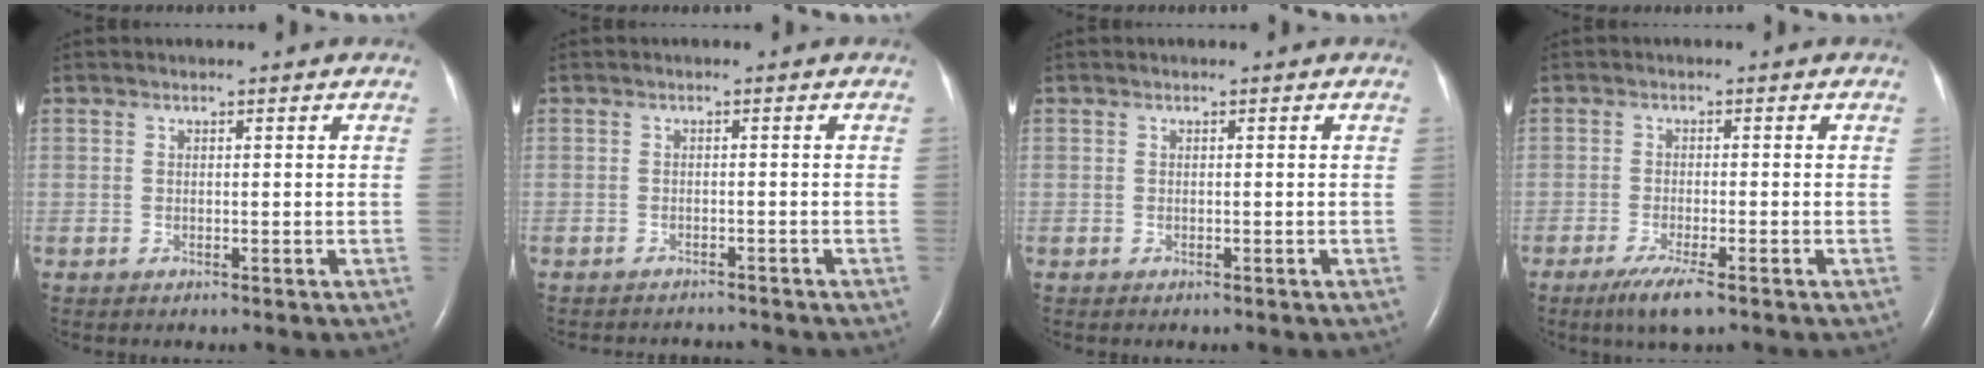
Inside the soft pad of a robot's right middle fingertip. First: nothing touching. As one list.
[{"total": 4.3, "force": [-4.2, 0.6, 0.4], "torque": [-0.003, -0.008, -0.057]}, {"total": 0.0}, {"total": 4.9, "force": [-3.2, 0.5, 3.7], "torque": [-0.076, -0.014, -0.055]}]